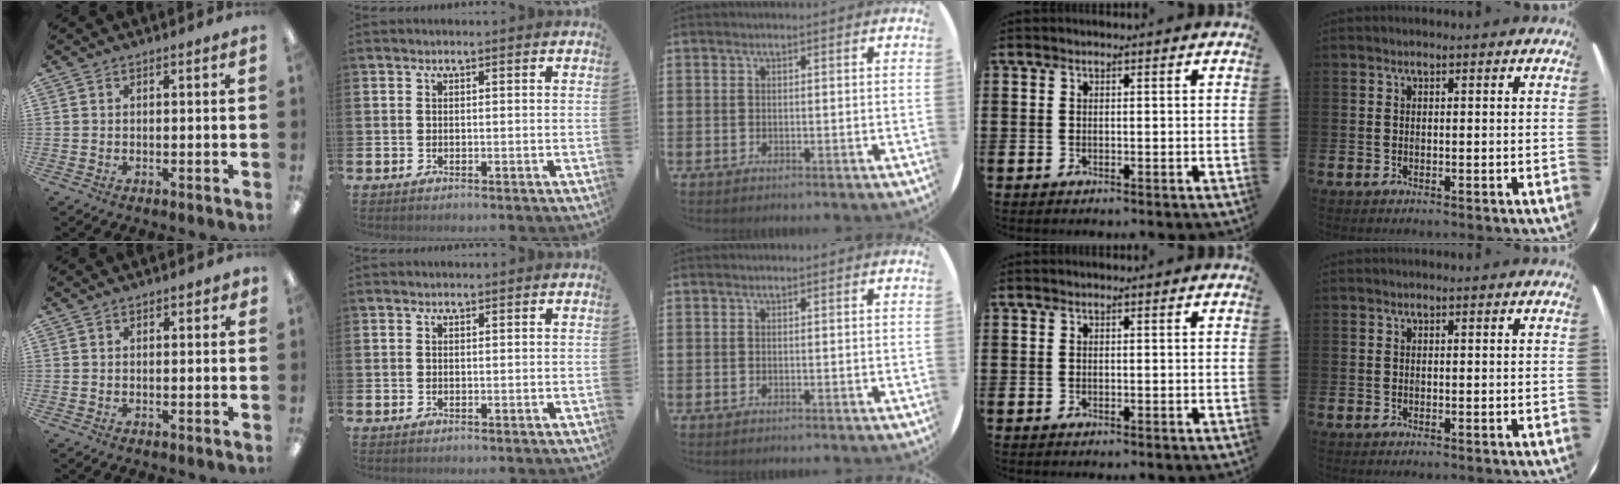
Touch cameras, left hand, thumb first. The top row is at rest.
{"thumb": {"total": 1.1, "force": [0.3, 0.7, 0.8], "torque": [-0.008, 0.001, 0.003]}, "index": {"total": 0.6, "force": [0.5, 0.1, 0.0], "torque": [0.014, -0.005, 0.007]}}